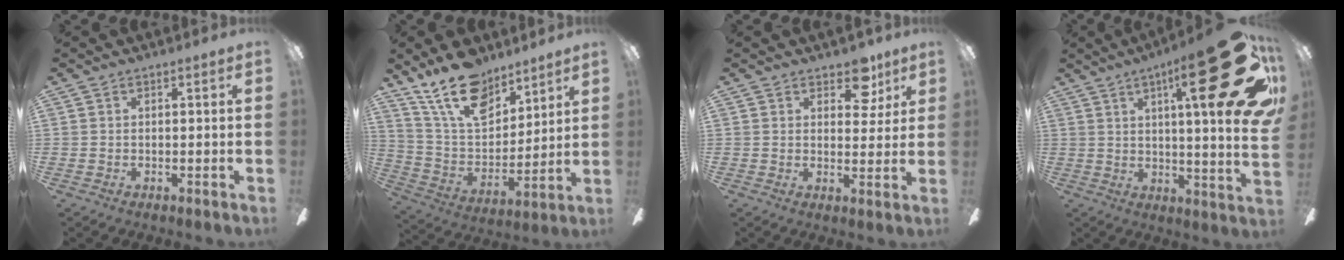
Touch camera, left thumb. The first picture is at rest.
{"total": 18.1, "force": [12.7, 9.1, 9.1], "torque": [-0.166, -0.067, 0.234]}
{"total": 8.3, "force": [5.4, 4.9, 4.0], "torque": [-0.037, -0.026, 0.092]}
{"total": 27.6, "force": [12.1, 5.4, 24.2], "torque": [-0.324, -0.083, 0.187]}